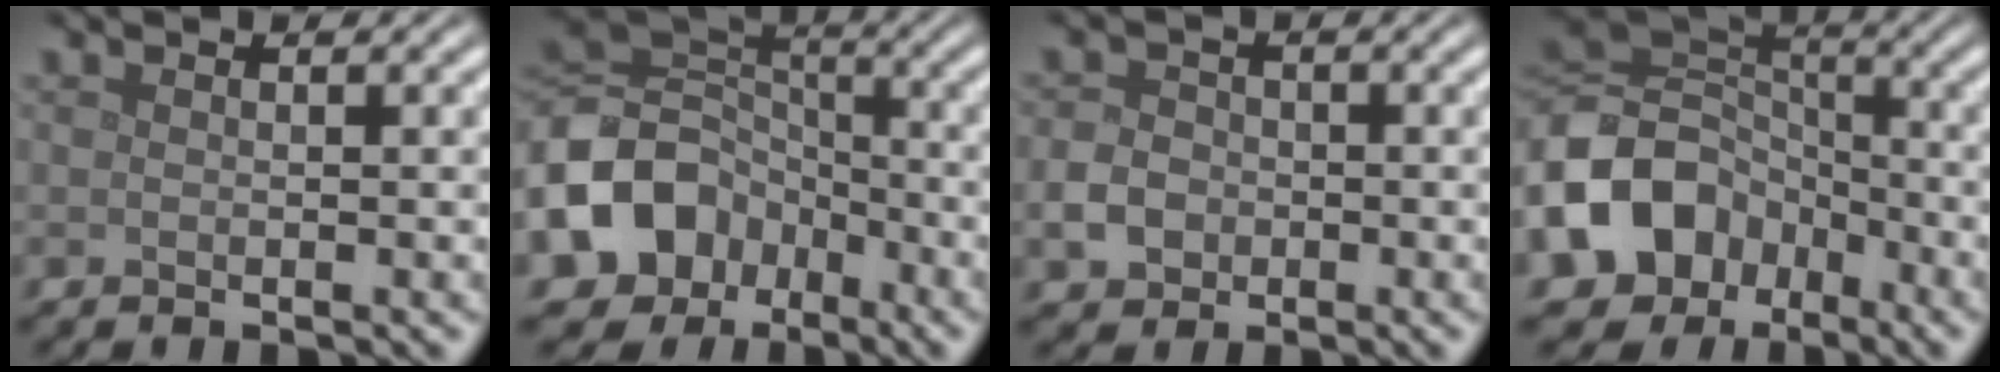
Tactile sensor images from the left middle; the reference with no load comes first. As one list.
[{"total": 10.0, "force": [-4.3, 7.8, 4.5], "torque": [-0.099, -0.004, -0.094]}, {"total": 2.7, "force": [-0.8, 2.3, 1.2], "torque": [-0.023, 0.002, -0.019]}, {"total": 11.2, "force": [-4.7, 8.7, 5.2], "torque": [-0.127, -0.010, -0.106]}]